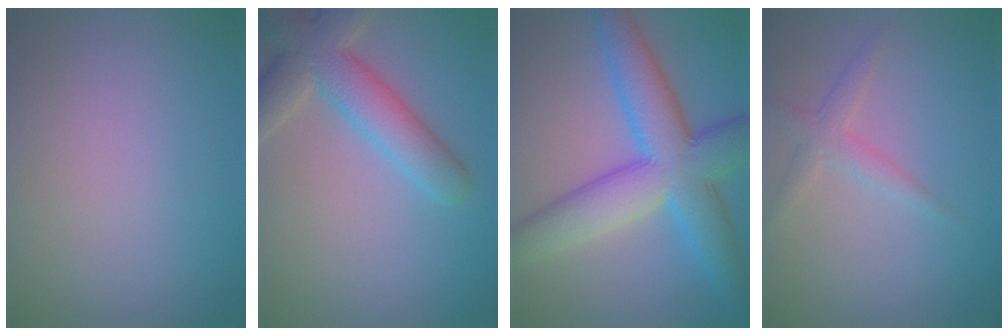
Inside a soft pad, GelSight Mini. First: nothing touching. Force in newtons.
{"total": 6.4, "press": 6.4, "slide": 0.4}
{"total": 10.2, "press": 10.2, "slide": 0.1}
{"total": 2.0, "press": 2.0, "slide": 0.0}